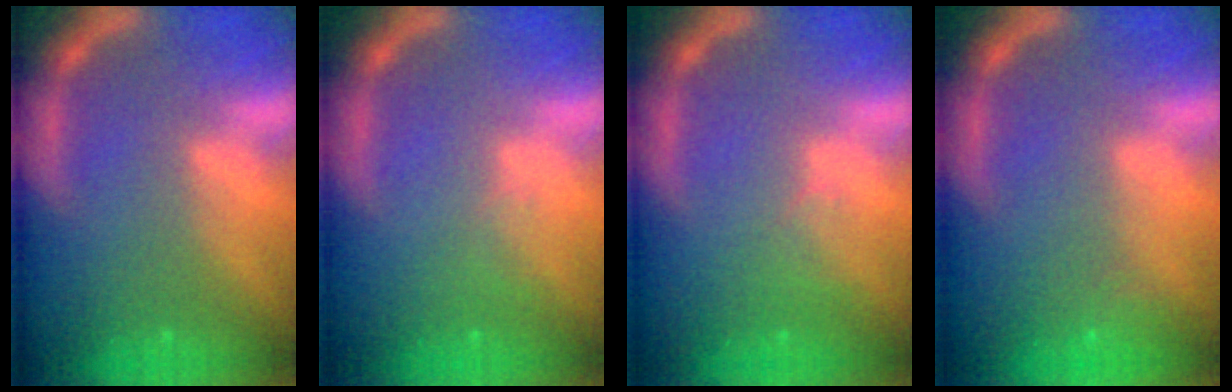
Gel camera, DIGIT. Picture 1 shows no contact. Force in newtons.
{"total": 1.0}
{"total": 1.5}
{"total": 1.9}